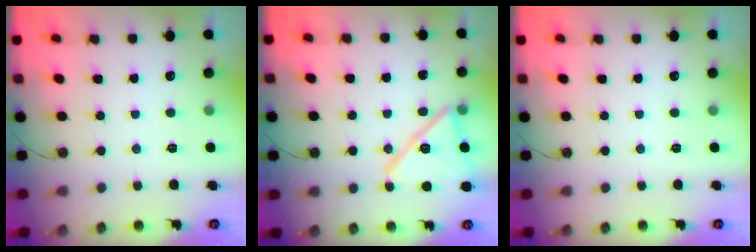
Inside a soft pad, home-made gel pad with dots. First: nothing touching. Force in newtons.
{"total": 15.8, "press": 15.8, "slide": 0.5}
{"total": 0.0}